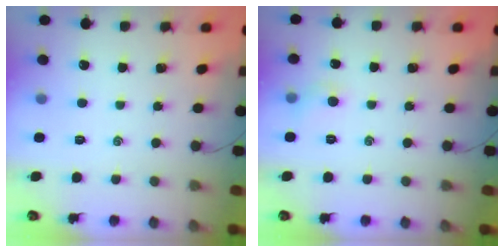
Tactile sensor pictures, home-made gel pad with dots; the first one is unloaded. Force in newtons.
{"total": 4.8, "press": 4.6, "slide": 1.5}